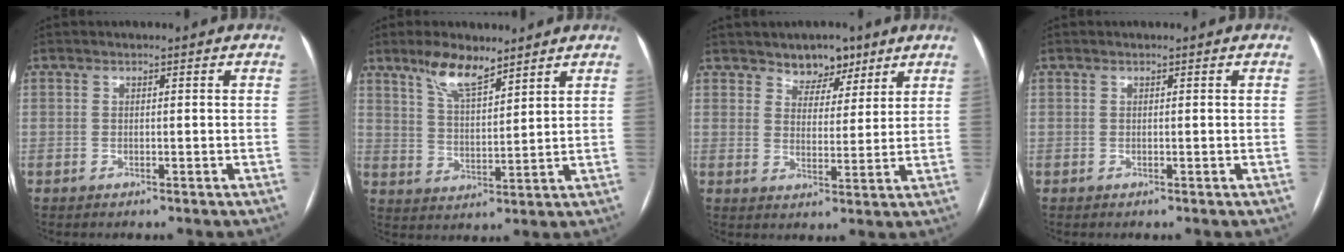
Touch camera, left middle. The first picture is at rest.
{"total": 7.1, "force": [5.5, 1.7, 4.2], "torque": [-0.087, 0.002, 0.105]}
{"total": 5.6, "force": [4.2, 3.3, 1.8], "torque": [-0.014, 0.001, 0.068]}
{"total": 0.0}